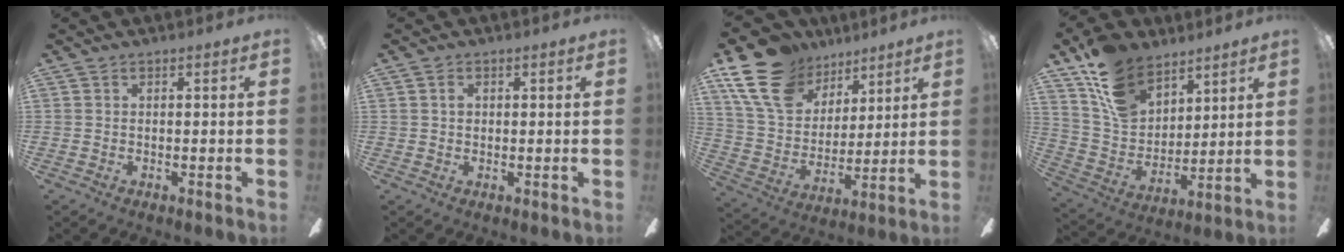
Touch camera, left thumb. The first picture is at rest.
{"total": 1.6, "force": [0.6, 1.3, 0.9], "torque": [-0.011, 0.002, 0.008]}
{"total": 20.5, "force": [12.3, 12.9, 10.1], "torque": [-0.202, -0.051, 0.231]}
{"total": 16.0, "force": [11.2, 9.6, 6.2], "torque": [-0.136, -0.056, 0.220]}